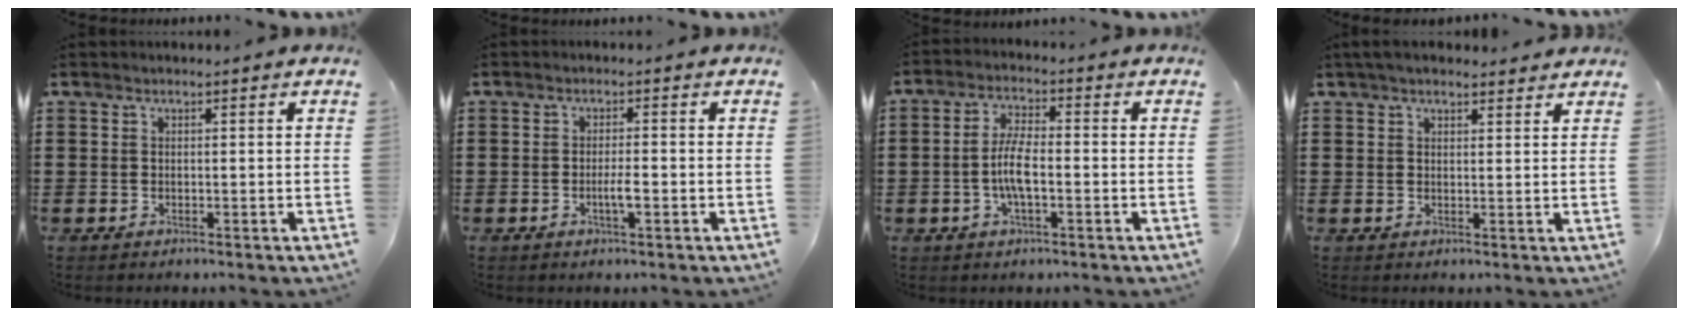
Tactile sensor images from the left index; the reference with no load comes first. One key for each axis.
{"total": 2.7, "fx": -0.7, "fy": 0.4, "fz": 2.5, "tx": -0.045, "ty": 0.000, "tz": -0.012}
{"total": 5.9, "fx": -1.2, "fy": 2.0, "fz": 5.4, "tx": -0.123, "ty": -0.002, "tz": -0.029}
{"total": 2.8, "fx": 2.5, "fy": 0.8, "fz": 1.1, "tx": -0.027, "ty": 0.004, "tz": 0.047}